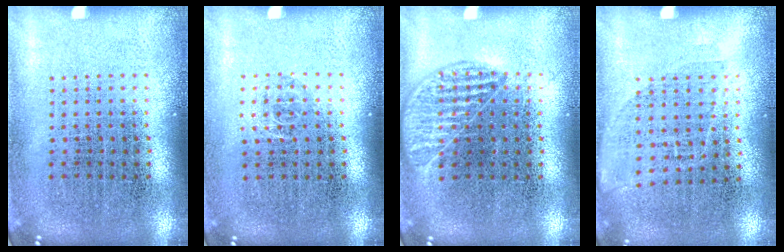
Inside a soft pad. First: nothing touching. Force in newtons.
{"total": 0.6, "press": 0.4, "slide": 0.4}
{"total": 1.0, "press": 0.9, "slide": 0.4}
{"total": 1.0, "press": 0.8, "slide": 0.6}